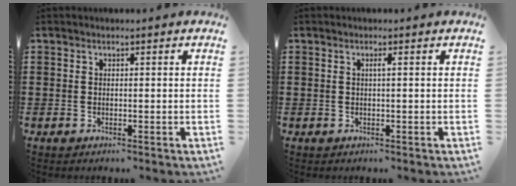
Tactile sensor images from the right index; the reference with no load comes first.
{"total": 0.8, "force": [0.1, -0.1, 0.8], "torque": [-0.013, -0.004, 0.001]}